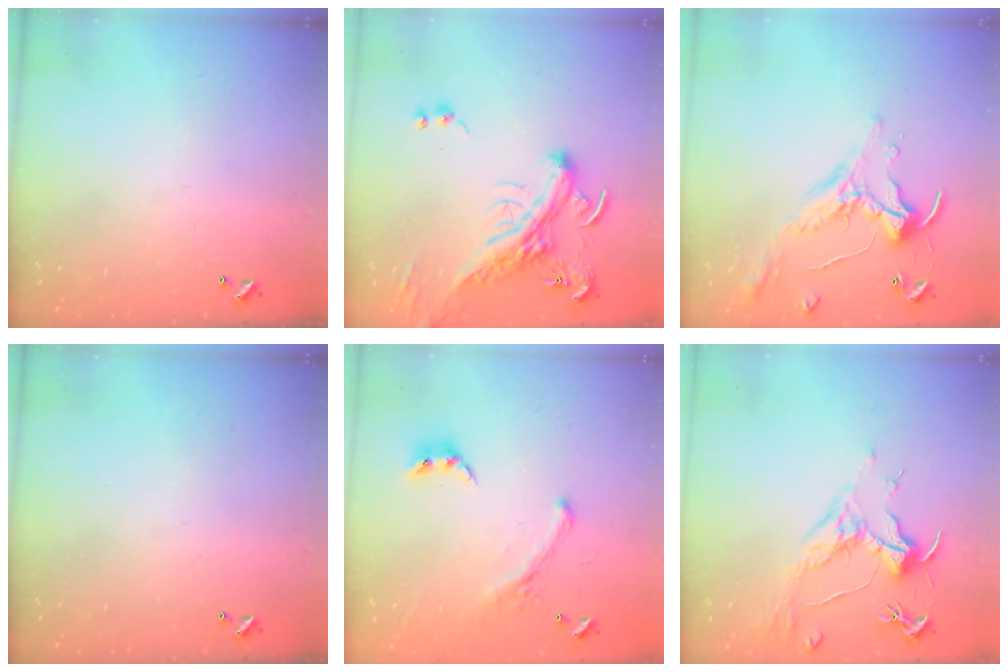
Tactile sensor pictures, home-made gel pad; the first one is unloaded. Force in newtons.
{"total": 4.8, "press": 4.4, "slide": 1.9}
{"total": 0.0}
{"total": 0.0}
{"total": 1.6, "press": 1.1, "slide": 1.2}
{"total": 1.5, "press": 1.3, "slide": 0.8}